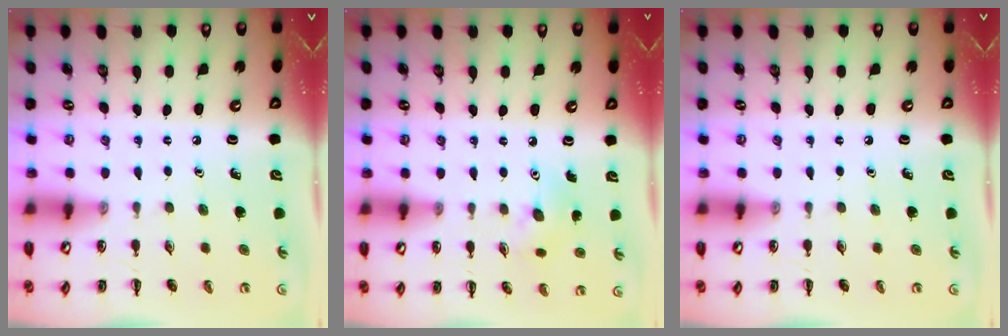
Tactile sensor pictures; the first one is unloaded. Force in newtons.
{"total": 4.5, "press": 4.4, "slide": 0.5}
{"total": 0.0}